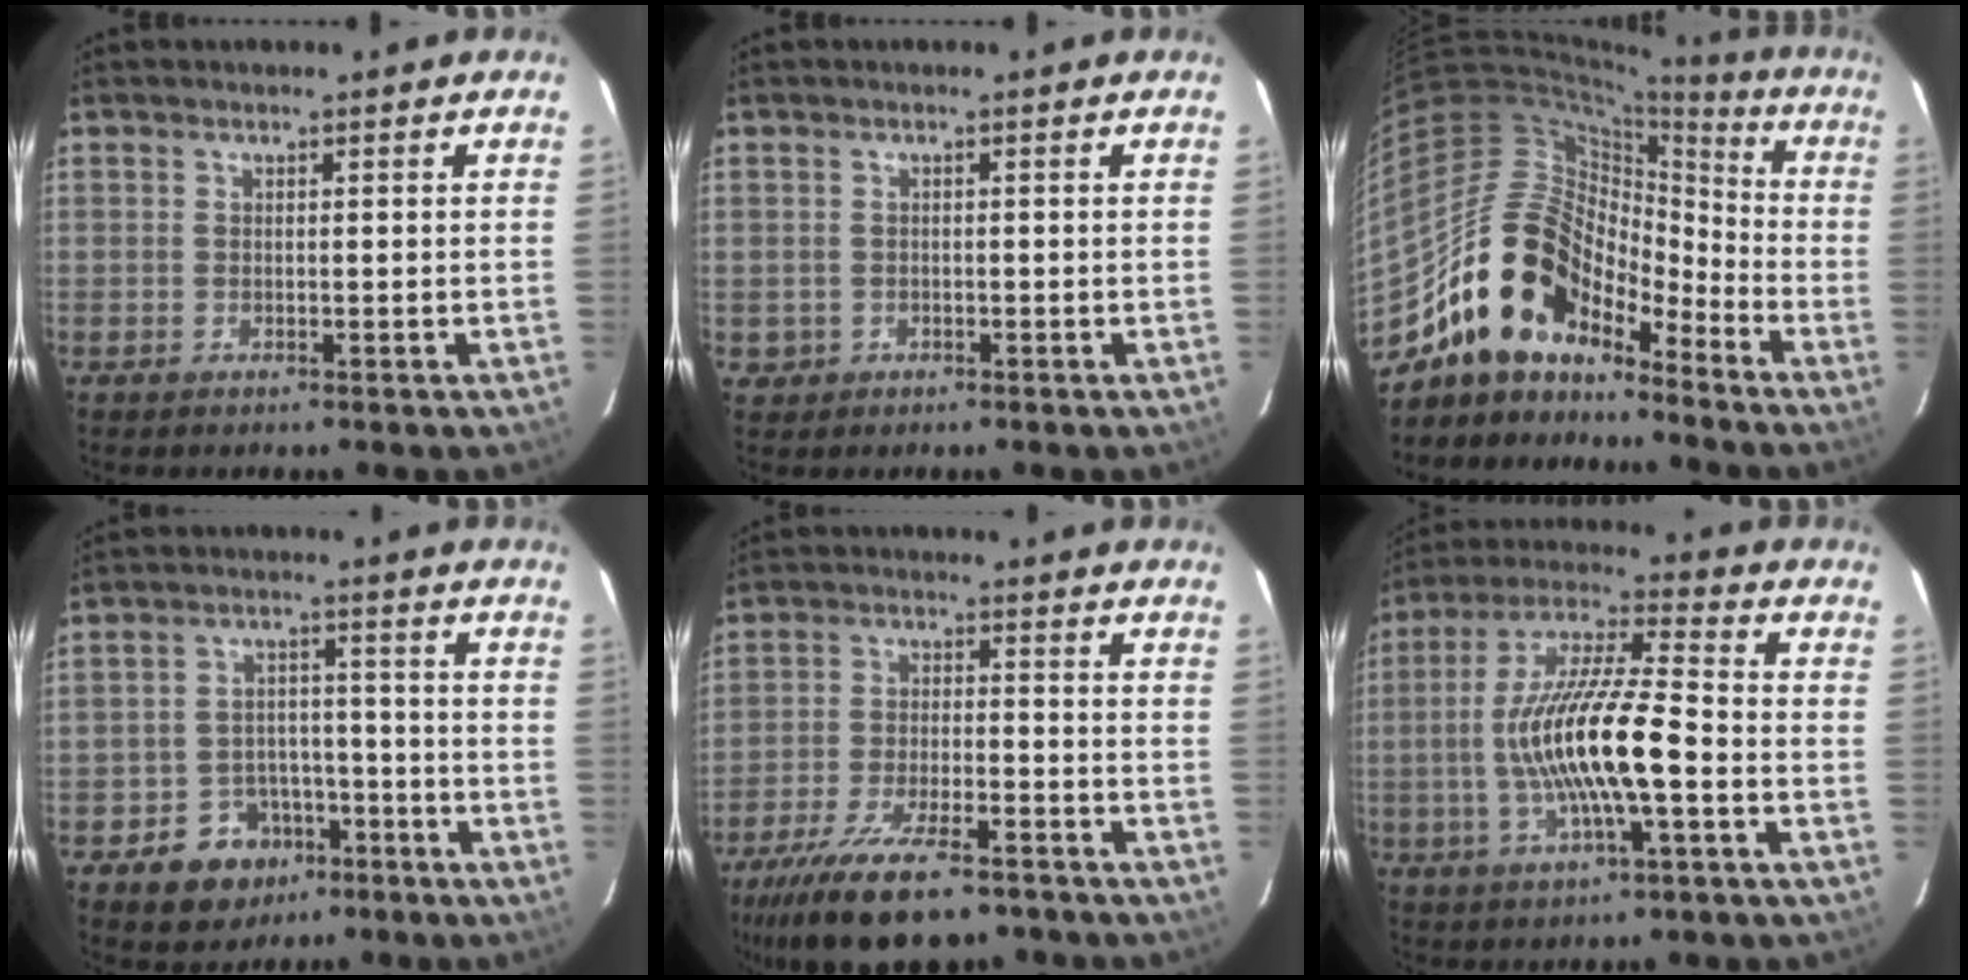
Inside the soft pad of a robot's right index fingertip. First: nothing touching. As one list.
[{"total": 2.1, "force": [-0.4, 2.1, 0.2], "torque": [-0.005, 0.002, -0.001]}, {"total": 16.5, "force": [-12.3, 8.8, 6.6], "torque": [-0.129, 0.032, -0.222]}, {"total": 8.4, "force": [-4.8, 6.8, 1.6], "torque": [-0.044, 0.029, -0.058]}, {"total": 17.9, "force": [-13.5, 5.8, 10.3], "torque": [-0.212, -0.036, -0.216]}, {"total": 16.4, "force": [-3.3, 3.0, 15.8], "torque": [-0.306, 0.004, -0.064]}]